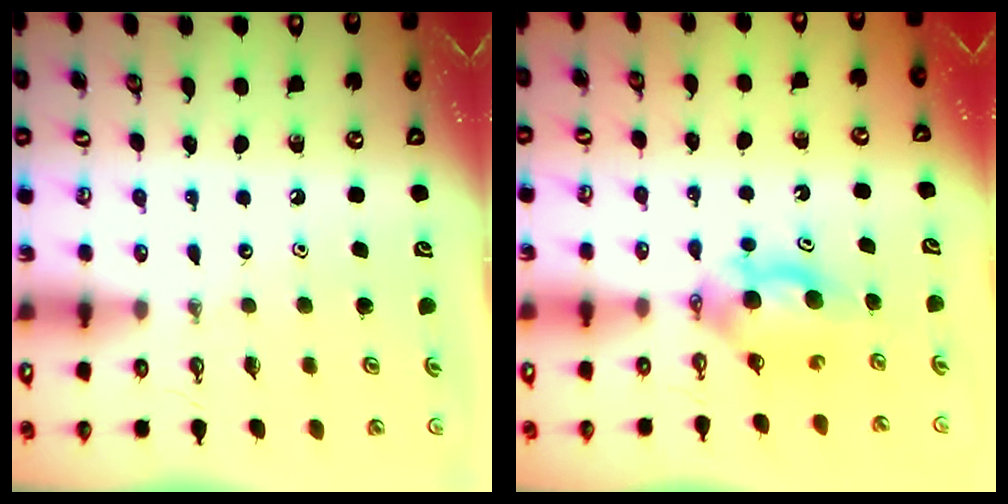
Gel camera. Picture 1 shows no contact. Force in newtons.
{"total": 6.9, "press": 5.1, "slide": 4.7}